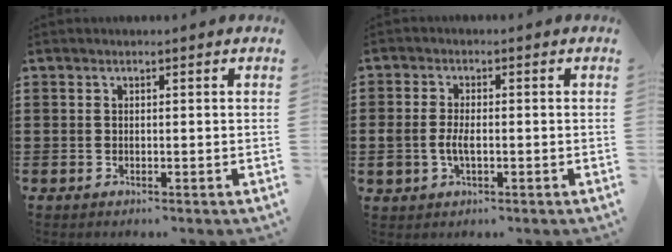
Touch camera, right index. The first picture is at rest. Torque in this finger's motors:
{"motor_torque": [-0.12, 0.07, -0.03, -0.01]}